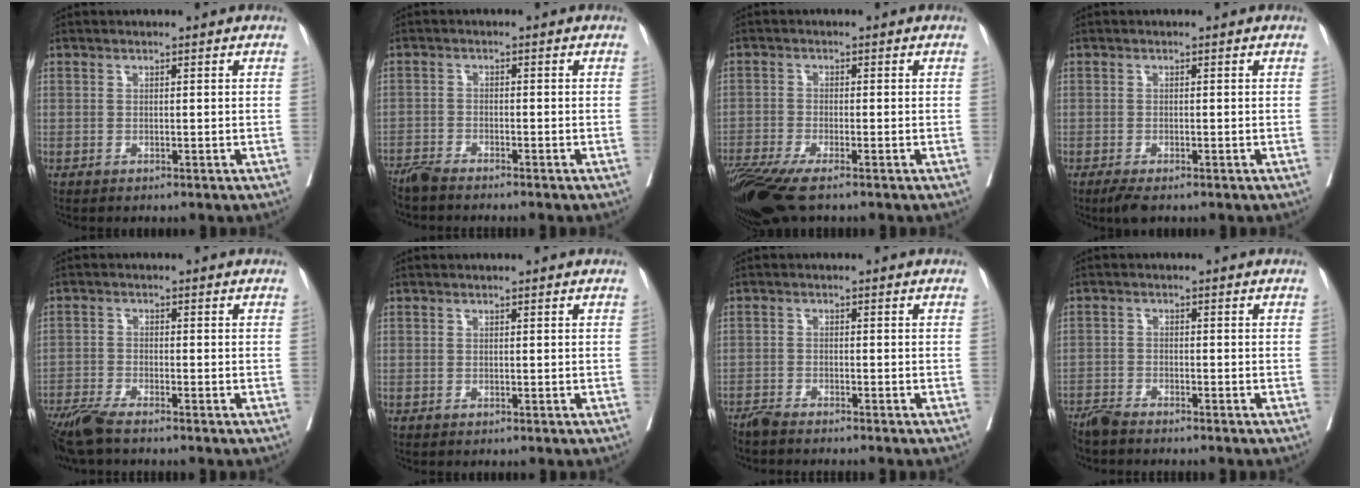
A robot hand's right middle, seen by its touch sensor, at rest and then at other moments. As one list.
[{"total": 4.2, "force": [-3.9, 0.0, 1.6], "torque": [-0.020, -0.010, -0.068]}, {"total": 9.2, "force": [-6.7, 1.5, 6.0], "torque": [-0.112, -0.018, -0.122]}, {"total": 2.6, "force": [-1.8, 0.7, 1.8], "torque": [-0.031, -0.007, -0.029]}, {"total": 6.1, "force": [-5.0, 0.4, 3.3], "torque": [-0.062, -0.019, -0.097]}, {"total": 0.0}, {"total": 3.9, "force": [-3.6, -0.2, 1.5], "torque": [-0.016, -0.007, -0.060]}, {"total": 4.4, "force": [-4.1, 0.3, 1.6], "torque": [-0.020, -0.012, -0.073]}]